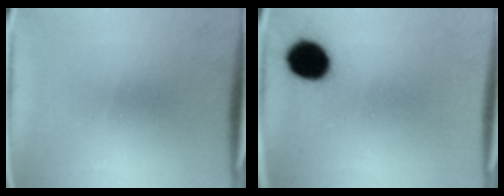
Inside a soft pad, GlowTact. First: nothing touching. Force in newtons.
{"total": 10.0}